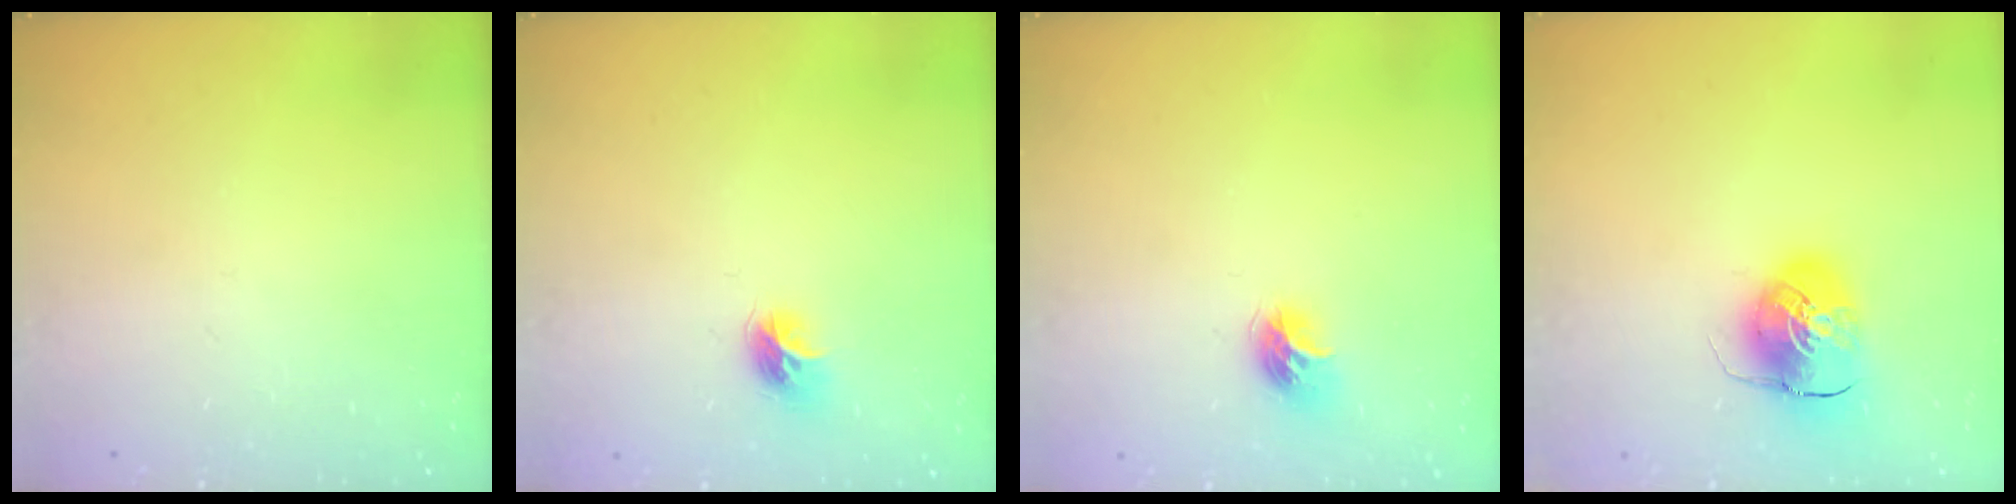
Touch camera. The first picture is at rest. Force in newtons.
{"total": 7.5, "press": 7.5, "slide": 0.4}
{"total": 8.6, "press": 8.6, "slide": 0.0}
{"total": 9.6, "press": 9.4, "slide": 1.7}